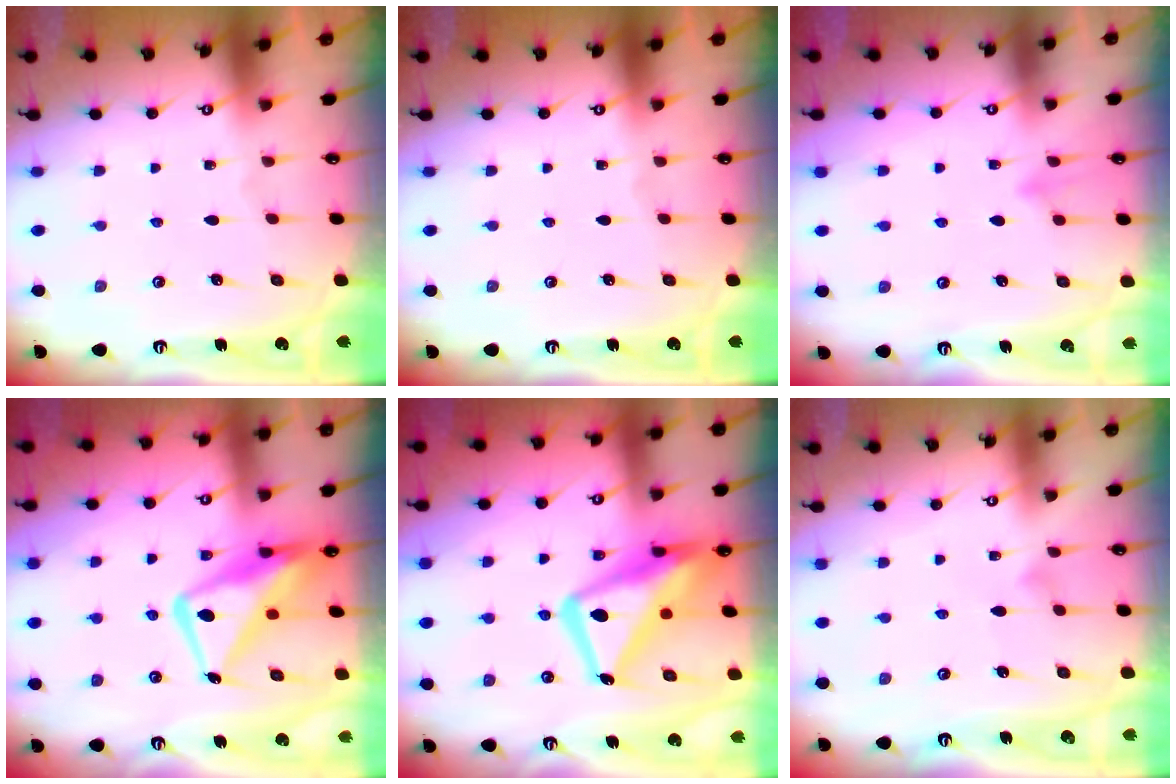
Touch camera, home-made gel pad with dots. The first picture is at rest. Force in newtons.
{"total": 0.0}
{"total": 7.7, "press": 7.6, "slide": 1.4}
{"total": 15.2, "press": 15.1, "slide": 1.6}
{"total": 18.3, "press": 18.3, "slide": 1.6}
{"total": 3.4, "press": 3.4, "slide": 0.2}